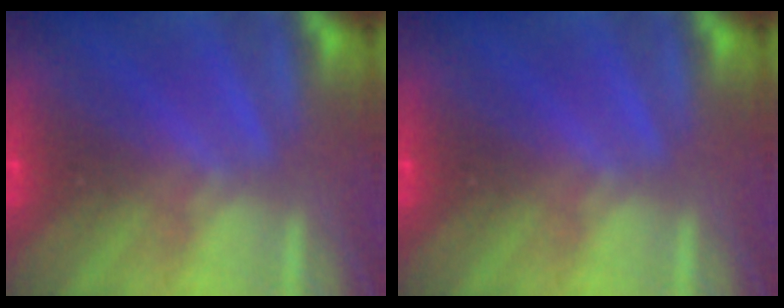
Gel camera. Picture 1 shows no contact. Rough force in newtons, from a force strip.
{"total": 0.0}